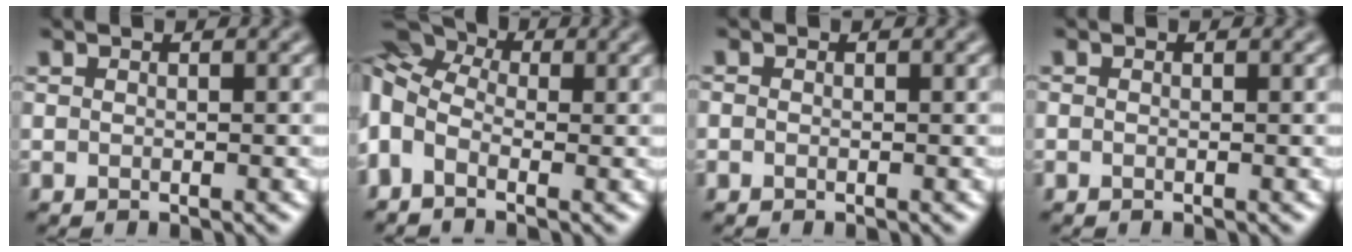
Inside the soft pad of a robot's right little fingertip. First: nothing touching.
{"total": 9.4, "force": [0.9, 6.3, 7.0], "torque": [-0.159, 0.033, -0.001]}
{"total": 0.0}
{"total": 0.0}